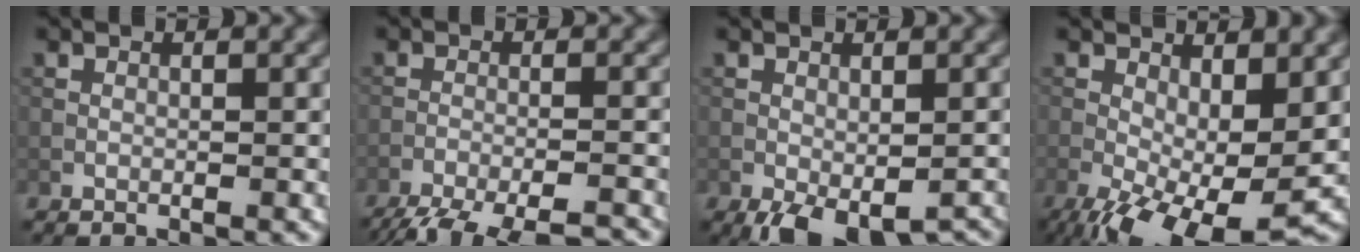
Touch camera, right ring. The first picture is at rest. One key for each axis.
{"total": 11.3, "fx": -10.3, "fy": 2.4, "fz": 4.0, "tx": -0.058, "ty": -0.015, "tz": -0.139}
{"total": 5.7, "fx": -2.7, "fy": 3.0, "fz": 4.1, "tx": -0.061, "ty": -0.020, "tz": -0.024}
{"total": 9.7, "fx": -2.6, "fy": 4.2, "fz": 8.3, "tx": -0.162, "ty": -0.017, "tz": -0.035}